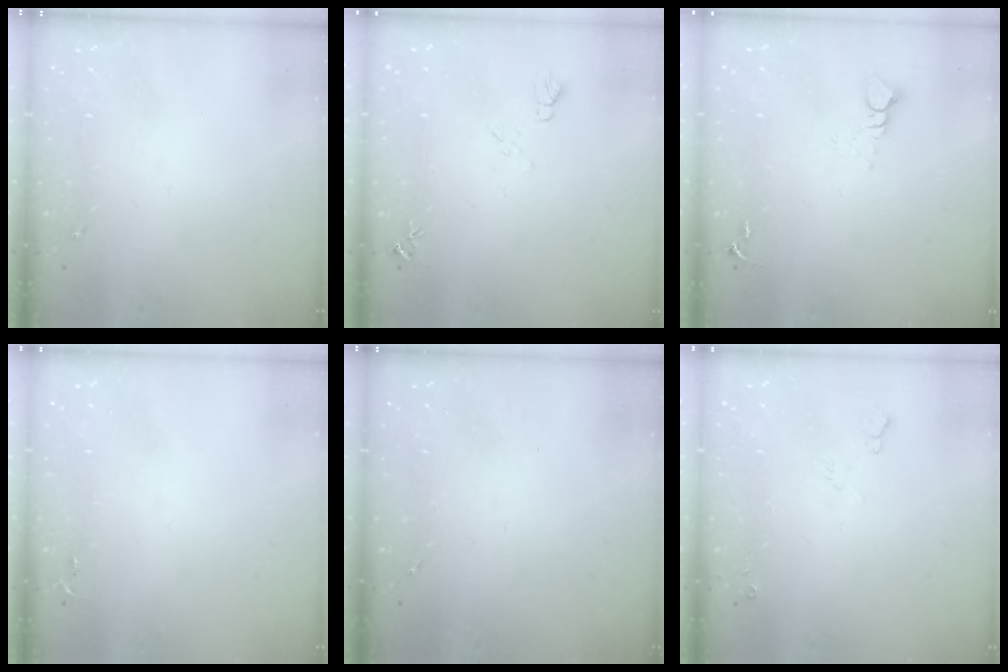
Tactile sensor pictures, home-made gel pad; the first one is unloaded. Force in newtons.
{"total": 6.7, "press": 6.7, "slide": 0.7}
{"total": 3.7, "press": 3.7, "slide": 0.1}
{"total": 2.6, "press": 2.6, "slide": 0.3}
{"total": 0.0}
{"total": 6.0, "press": 6.0, "slide": 1.0}